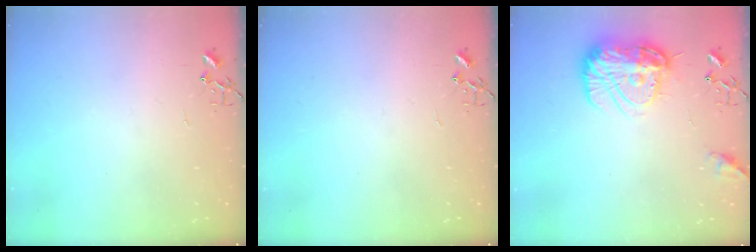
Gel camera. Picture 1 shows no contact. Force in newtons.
{"total": 0.0}
{"total": 15.5, "press": 15.4, "slide": 1.4}